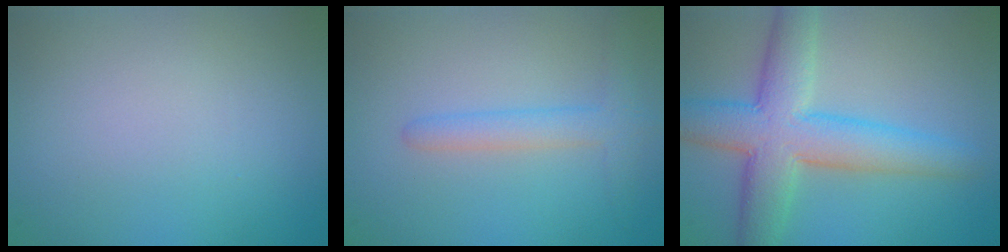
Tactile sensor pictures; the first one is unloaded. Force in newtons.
{"total": 2.6, "press": 2.6, "slide": 0.2}
{"total": 7.9, "press": 7.9, "slide": 0.3}